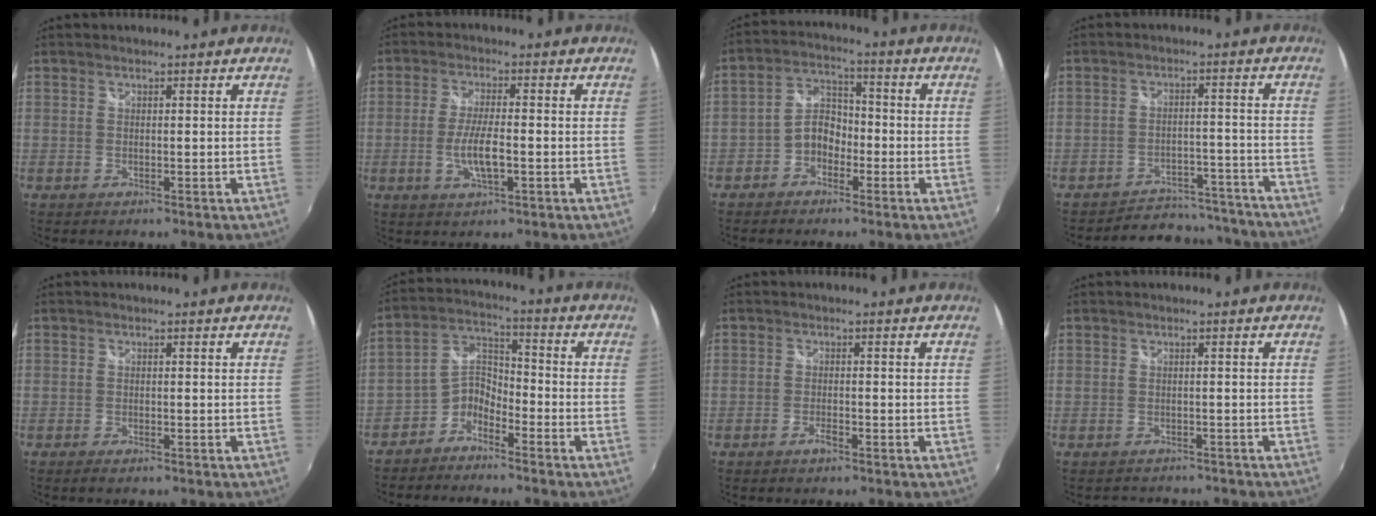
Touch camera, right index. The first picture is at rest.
{"total": 6.3, "force": [-1.6, 1.5, 5.9], "torque": [-0.119, -0.006, -0.030]}
{"total": 5.4, "force": [-2.3, 4.1, 2.8], "torque": [-0.050, 0.018, -0.041]}
{"total": 15.0, "force": [-13.8, 5.2, 2.3], "torque": [-0.051, 0.040, -0.170]}
{"total": 1.3, "force": [-1.0, 0.4, 0.7], "torque": [-0.013, -0.005, -0.019]}
{"total": 5.8, "force": [-4.1, 3.3, 2.3], "torque": [-0.056, 0.025, -0.091]}
{"total": 1.8, "force": [-1.3, 0.5, 1.2], "torque": [-0.029, -0.001, -0.025]}
{"total": 3.3, "force": [-2.8, 1.7, 0.3], "torque": [-0.006, 0.003, -0.041]}